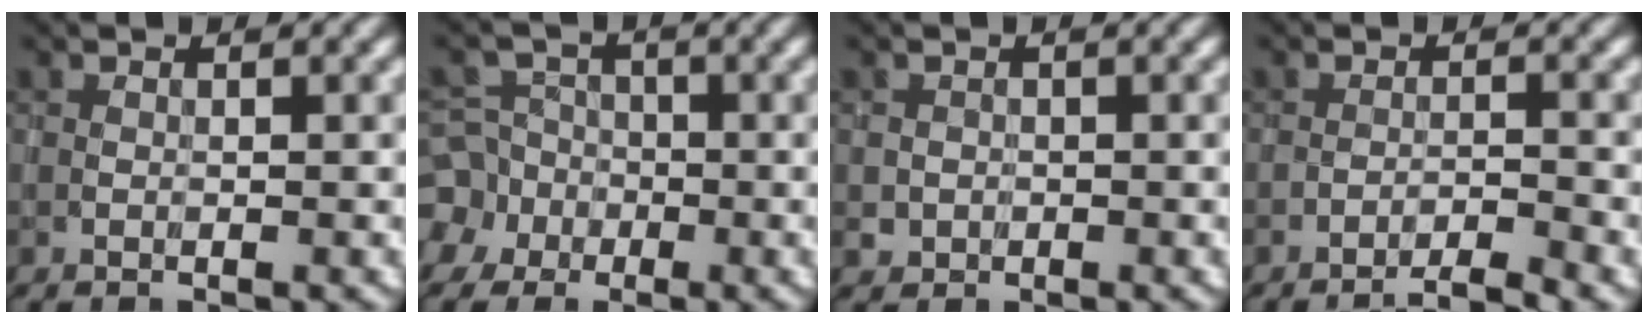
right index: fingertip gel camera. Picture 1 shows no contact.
{"total": 6.5, "force": [-2.6, 5.8, 1.1], "torque": [-0.018, 0.003, -0.070]}
{"total": 1.0, "force": [-0.1, 0.9, -0.3], "torque": [0.014, -0.003, 0.001]}
{"total": 3.0, "force": [-2.7, 0.1, 1.4], "torque": [-0.016, 0.012, -0.047]}